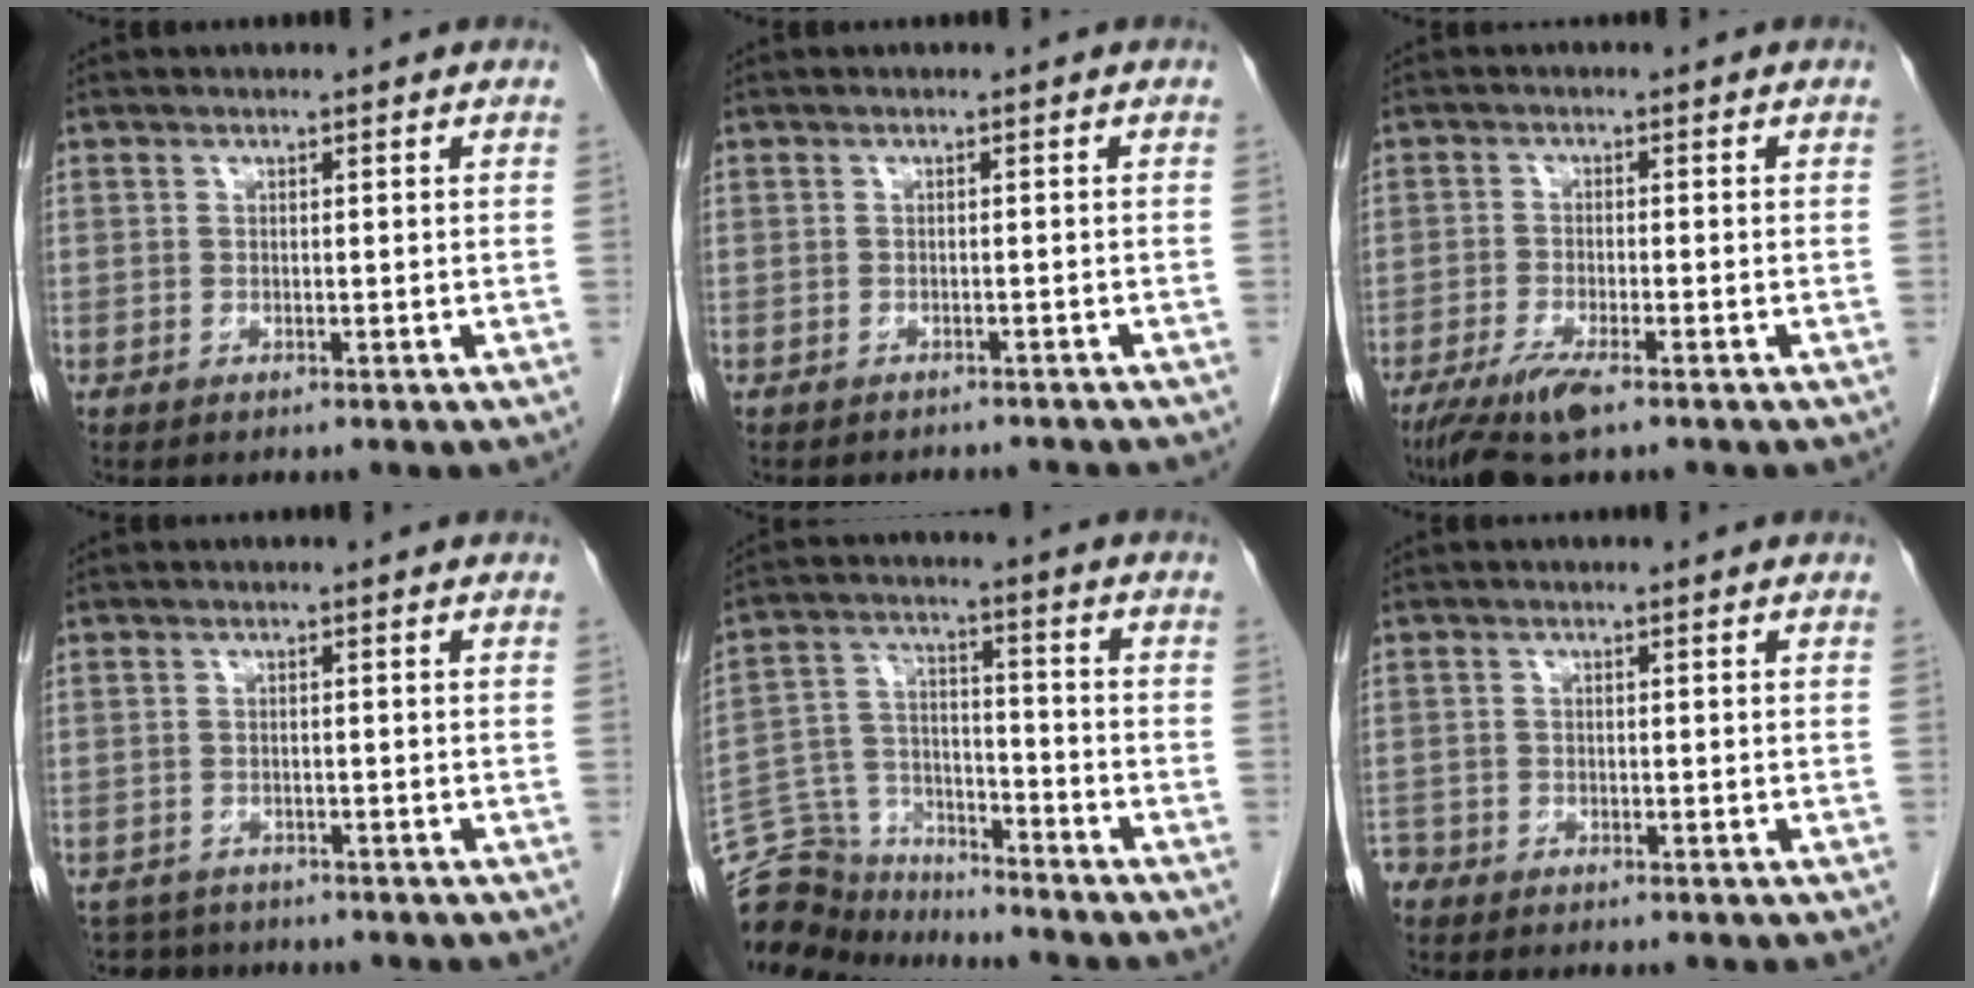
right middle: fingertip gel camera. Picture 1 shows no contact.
{"total": 5.0, "force": [-4.7, 1.4, 1.2], "torque": [-0.014, -0.004, -0.052]}
{"total": 6.6, "force": [-4.3, 0.9, 4.9], "torque": [-0.095, -0.017, -0.076]}
{"total": 3.8, "force": [-3.5, 1.3, -0.5], "torque": [0.005, -0.007, -0.057]}
{"total": 12.0, "force": [-11.6, 2.8, 0.0], "torque": [-0.008, 0.044, -0.209]}
{"total": 2.0, "force": [-1.8, 0.8, 0.0], "torque": [-0.002, -0.001, -0.034]}